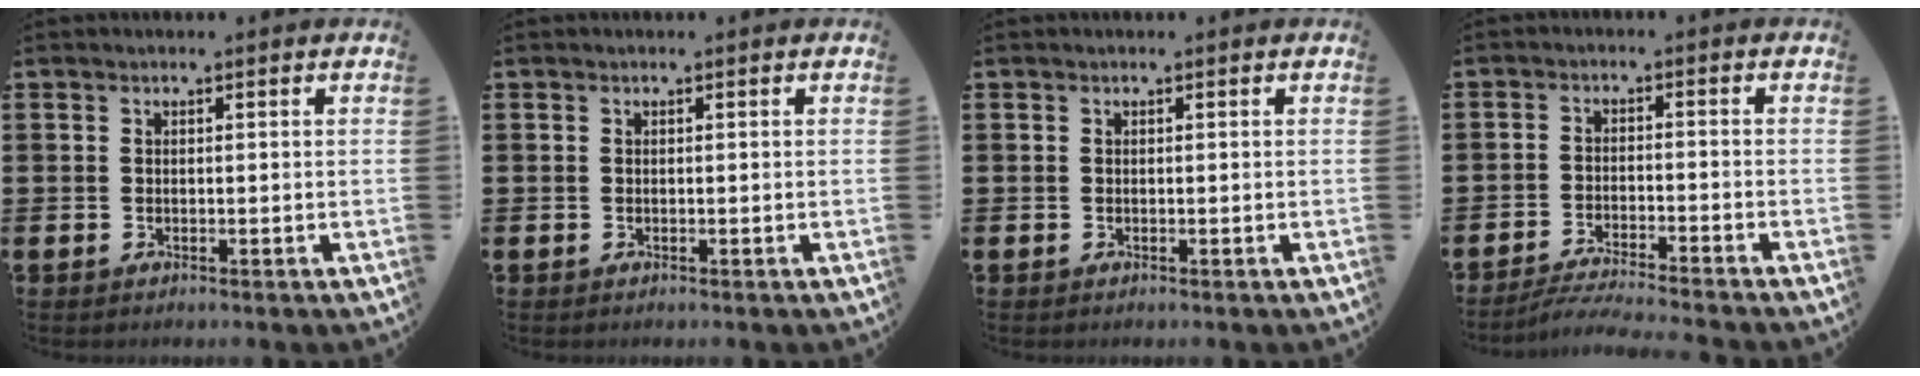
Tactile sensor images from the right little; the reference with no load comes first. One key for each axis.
{"total": 0.0}
{"total": 0.0}
{"total": 3.3, "fx": -3.2, "fy": -0.4, "fz": 0.9, "tx": -0.014, "ty": -0.003, "tz": -0.063}